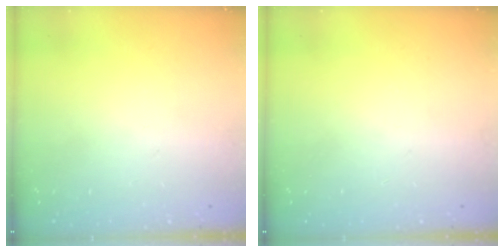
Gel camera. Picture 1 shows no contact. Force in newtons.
{"total": 0.0}